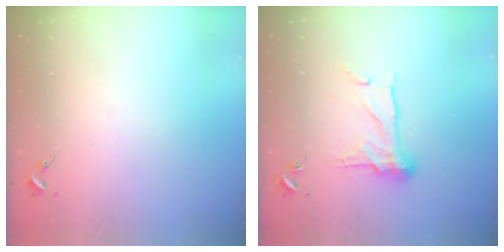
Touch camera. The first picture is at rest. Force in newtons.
{"total": 14.5, "press": 14.5, "slide": 1.3}